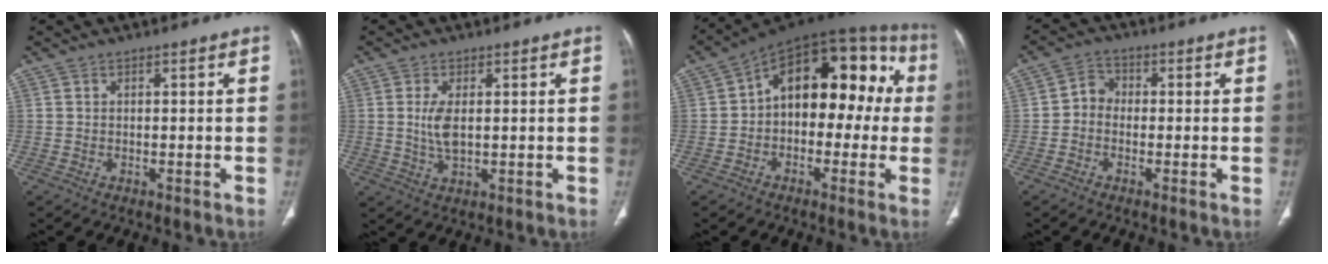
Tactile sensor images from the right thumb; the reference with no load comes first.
{"total": 4.6, "force": [0.4, 2.2, 4.1], "torque": [-0.090, -0.007, 0.013]}
{"total": 18.9, "force": [1.0, 11.4, 15.0], "torque": [-0.161, 0.056, -0.002]}
{"total": 3.8, "force": [-0.8, 3.2, 1.9], "torque": [-0.019, 0.014, -0.028]}